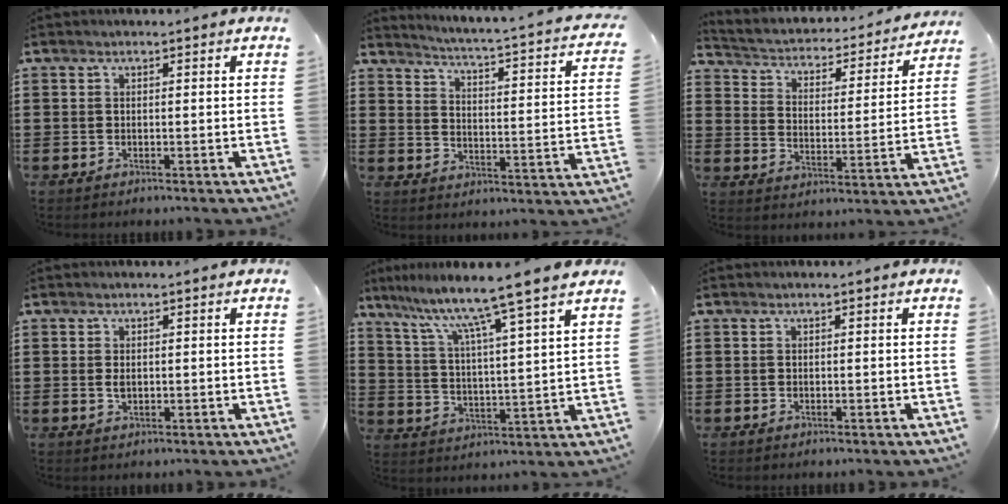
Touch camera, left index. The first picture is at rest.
{"total": 2.7, "force": [2.3, -0.6, 1.2], "torque": [-0.042, -0.032, 0.024]}
{"total": 2.3, "force": [2.1, 0.8, 0.5], "torque": [-0.027, -0.026, 0.024]}
{"total": 1.2, "force": [0.1, 0.6, 1.0], "torque": [-0.022, 0.003, 0.002]}
{"total": 9.3, "force": [7.6, -1.4, 5.1], "torque": [-0.120, -0.054, 0.117]}
{"total": 0.0}